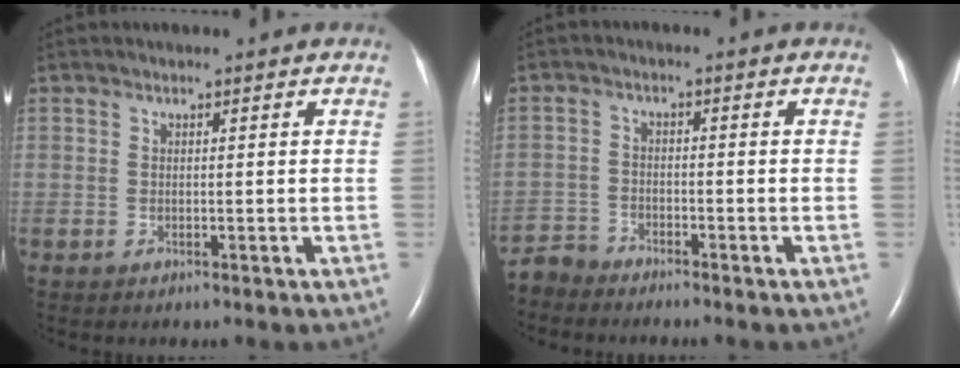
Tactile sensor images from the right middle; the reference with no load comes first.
{"total": 3.6, "force": [-3.5, 0.5, -0.8], "torque": [0.016, -0.010, -0.070]}